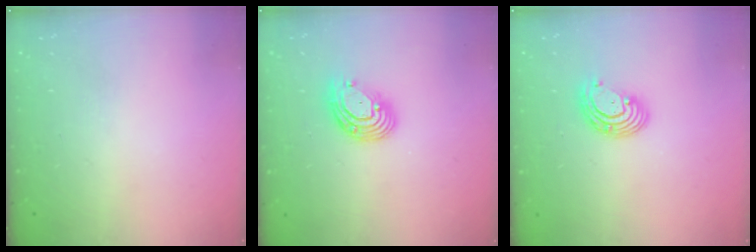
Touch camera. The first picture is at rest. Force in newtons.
{"total": 10.3, "press": 10.3, "slide": 1.0}
{"total": 5.8, "press": 5.8, "slide": 0.7}